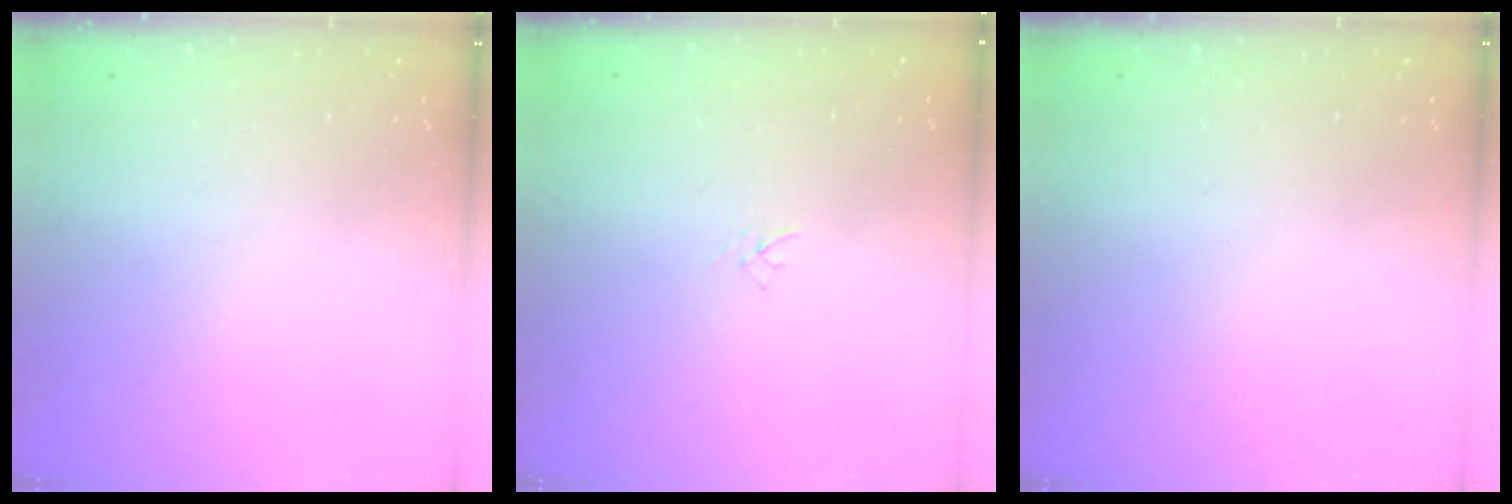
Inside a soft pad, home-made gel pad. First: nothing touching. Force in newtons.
{"total": 2.0, "press": 2.0, "slide": 0.3}
{"total": 0.0}